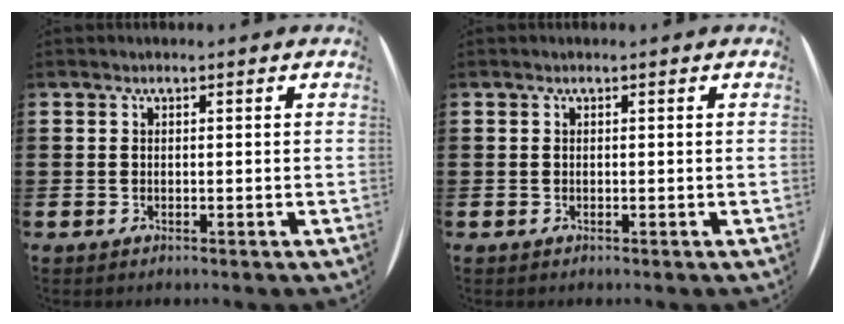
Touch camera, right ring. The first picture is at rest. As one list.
[{"total": 0.0}]